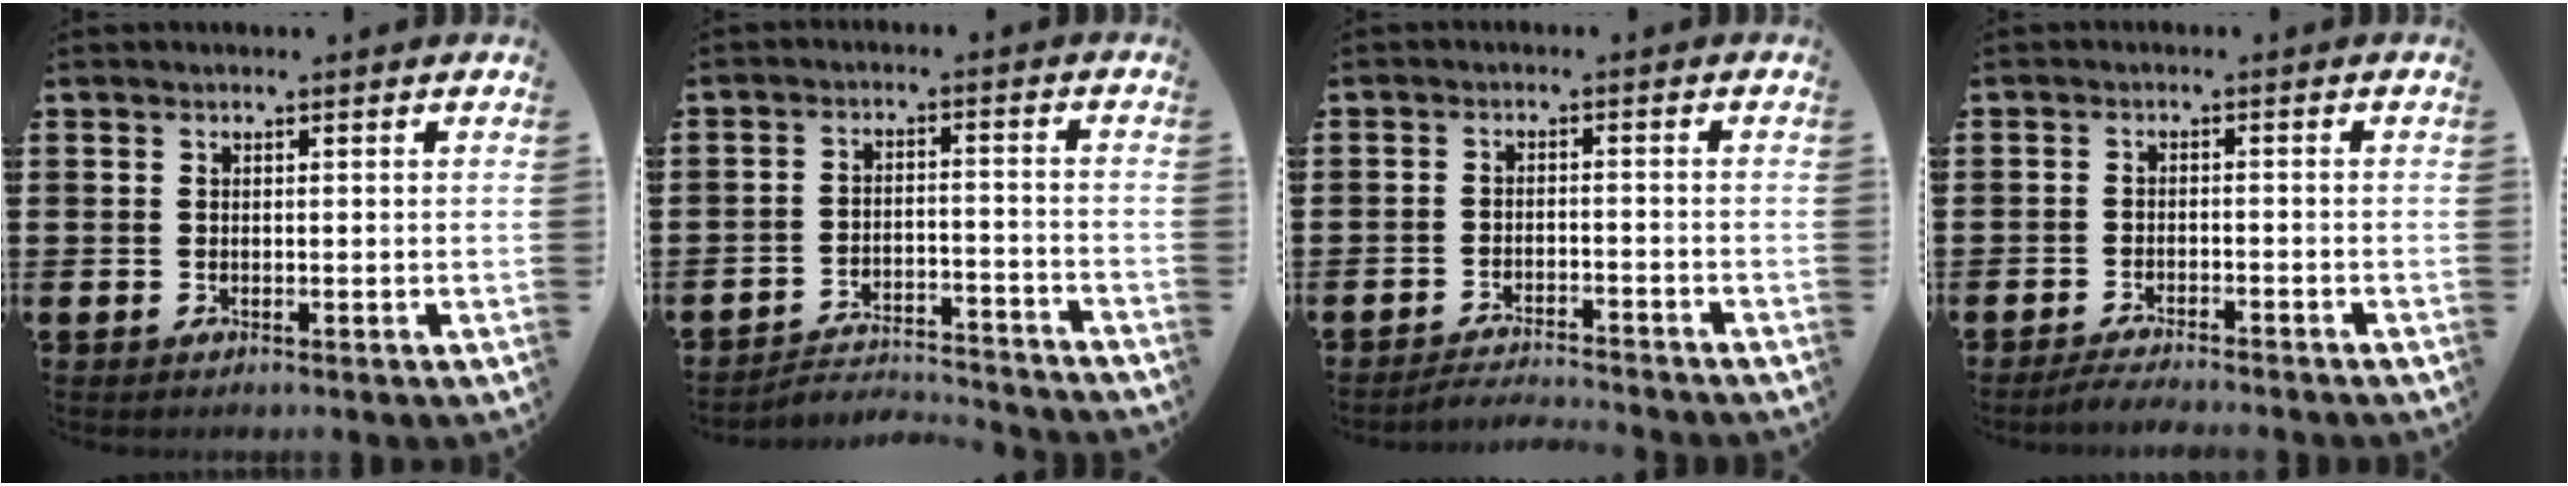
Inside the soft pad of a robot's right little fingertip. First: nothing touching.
{"total": 3.1, "force": [-3.1, 0.3, 0.2], "torque": [-0.009, 0.004, -0.070]}
{"total": 2.5, "force": [-2.5, -0.2, 0.1], "torque": [-0.005, 0.003, -0.053]}
{"total": 2.1, "force": [-2.1, -0.1, 0.5], "torque": [-0.009, 0.005, -0.041]}